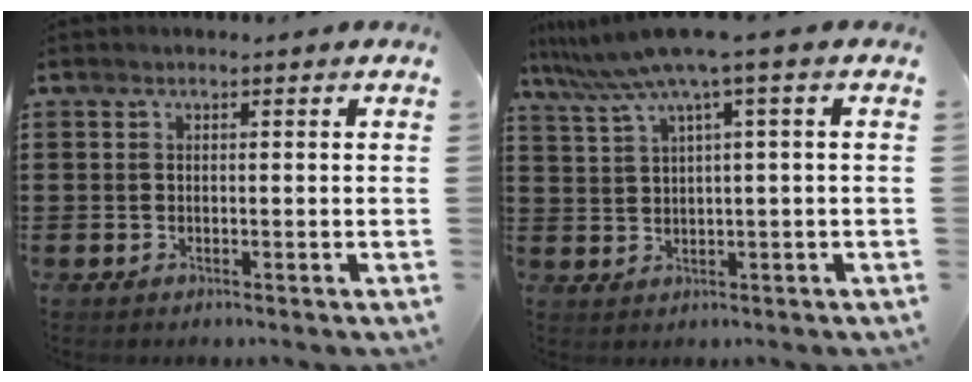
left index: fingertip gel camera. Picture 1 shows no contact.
{"total": 6.3, "force": [3.0, -0.5, 5.6], "torque": [-0.130, -0.029, 0.045]}